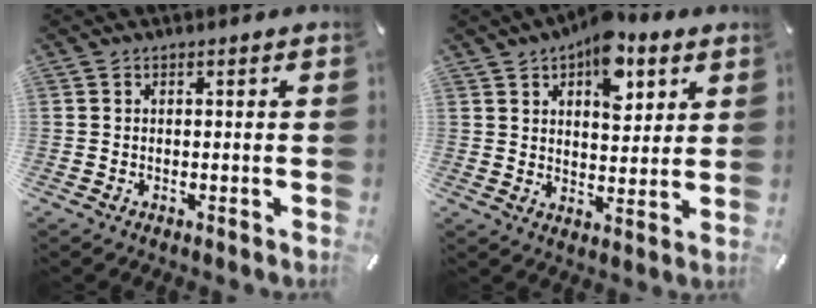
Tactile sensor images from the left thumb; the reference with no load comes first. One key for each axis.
{"total": 11.8, "fx": 6.3, "fy": 6.5, "fz": 7.5, "tx": -0.088, "ty": -0.027, "tz": 0.105}